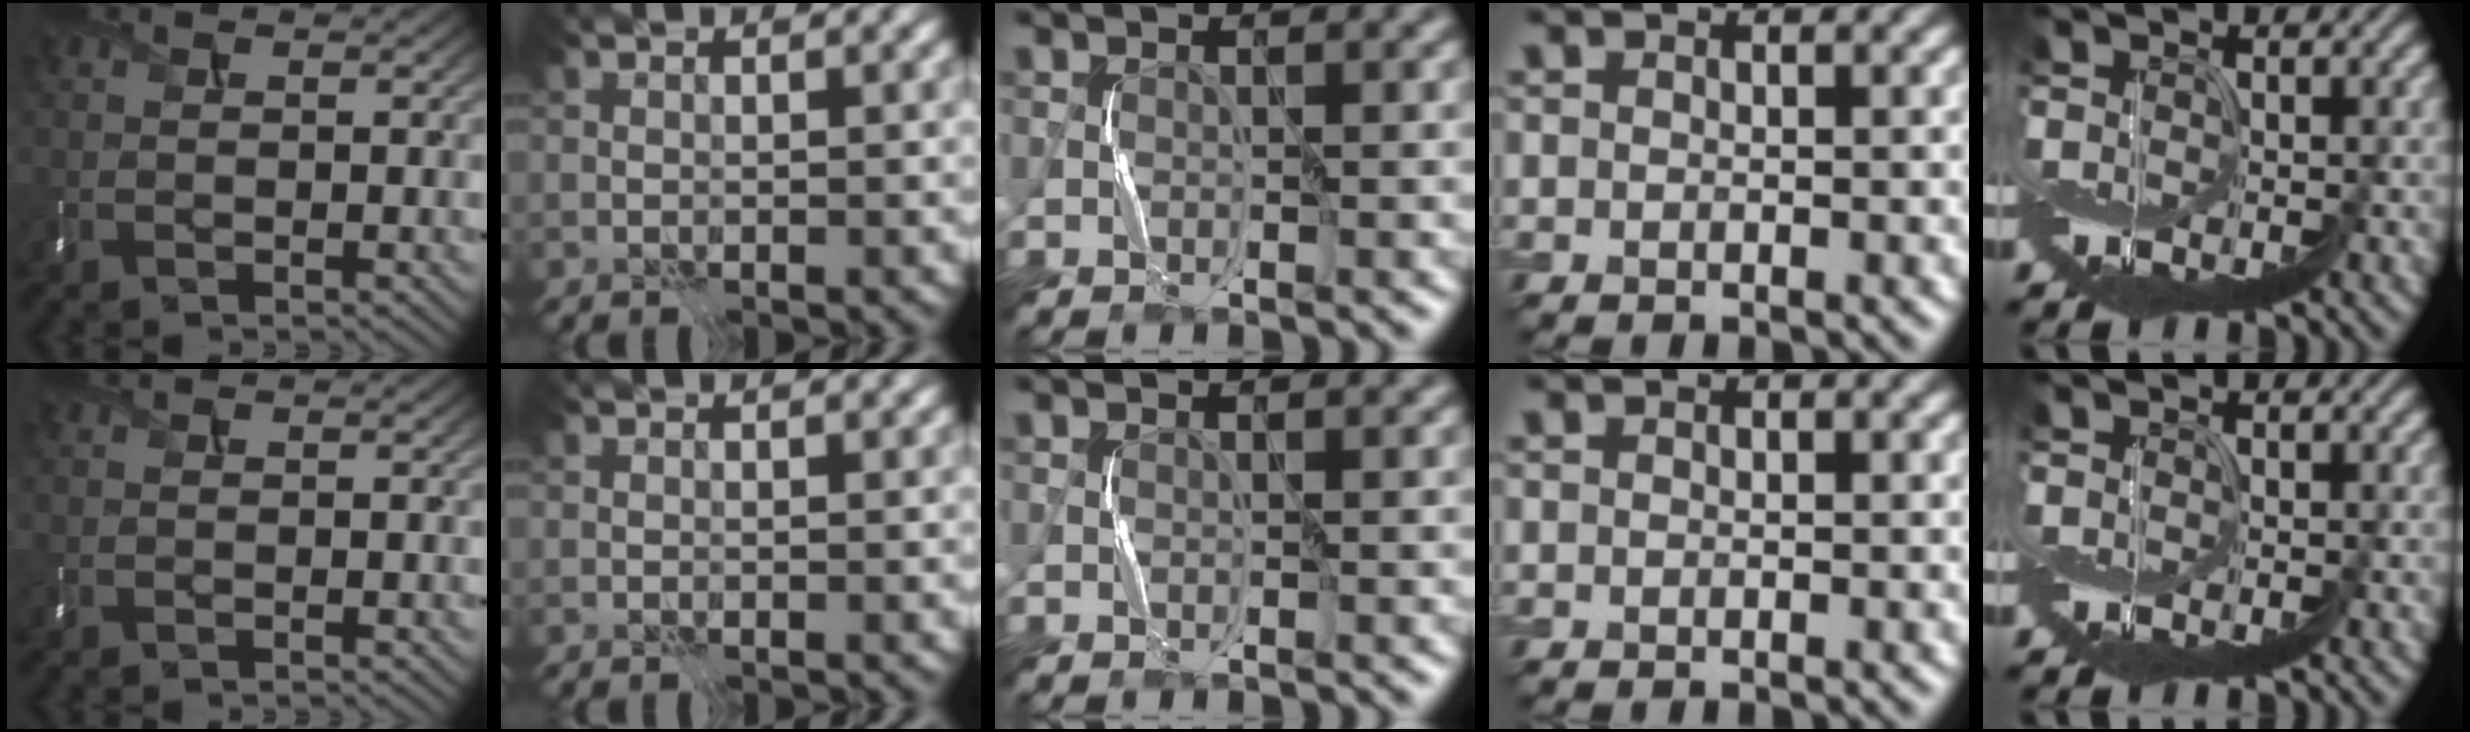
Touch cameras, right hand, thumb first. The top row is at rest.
{}